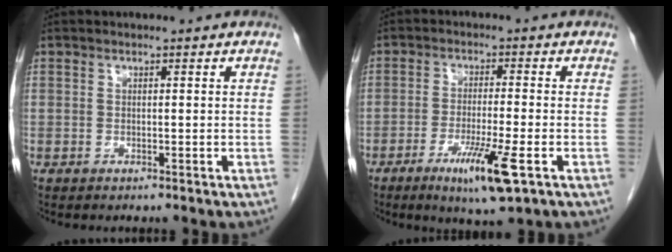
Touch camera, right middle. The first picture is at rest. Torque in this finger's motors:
{"motor_torque": [1.24, -0.90, 0.20, 0.10]}